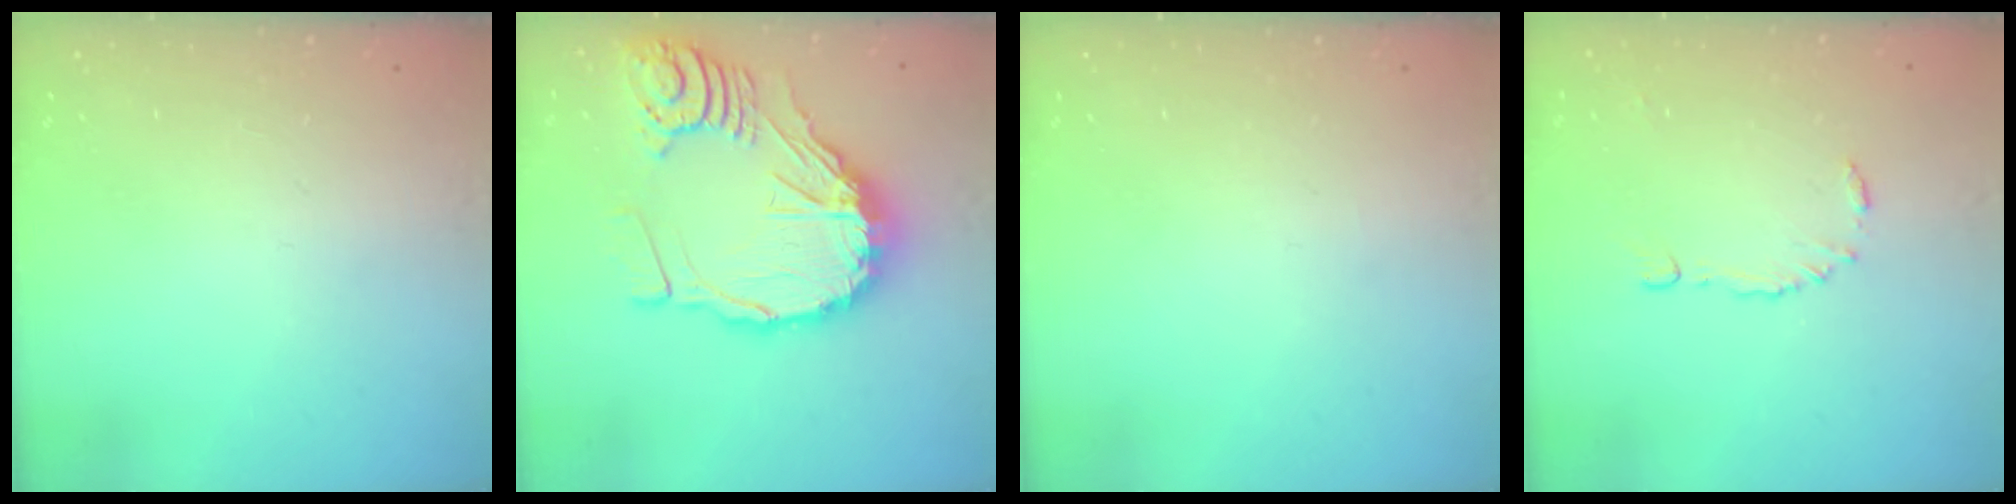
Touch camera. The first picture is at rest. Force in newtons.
{"total": 22.6, "press": 22.4, "slide": 3.0}
{"total": 0.0}
{"total": 7.6, "press": 7.5, "slide": 0.4}